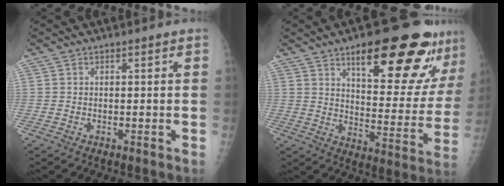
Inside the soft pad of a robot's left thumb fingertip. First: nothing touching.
{"total": 23.5, "force": [14.1, 7.3, 17.3], "torque": [-0.195, -0.059, 0.204]}